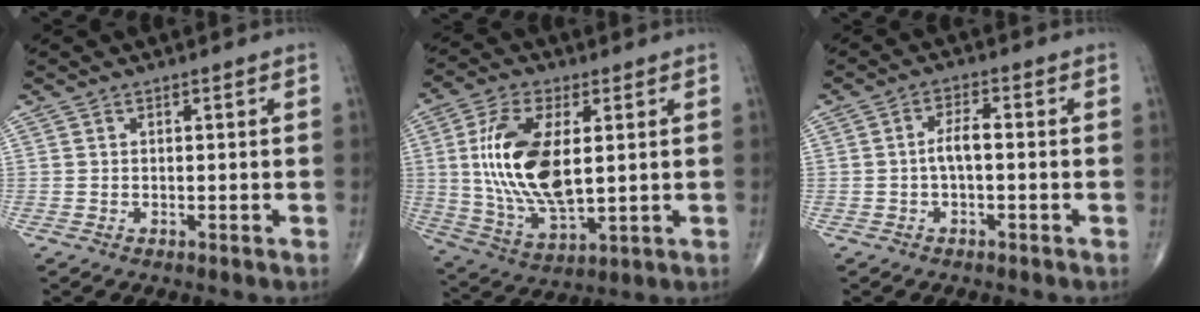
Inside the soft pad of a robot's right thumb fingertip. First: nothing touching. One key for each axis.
{"total": 17.4, "fx": 2.4, "fy": 8.3, "fz": 15.1, "tx": -0.296, "ty": -0.016, "tz": 0.053}
{"total": 3.4, "fx": -0.5, "fy": 1.3, "fz": 3.1, "tx": -0.059, "ty": 0.015, "tz": -0.012}